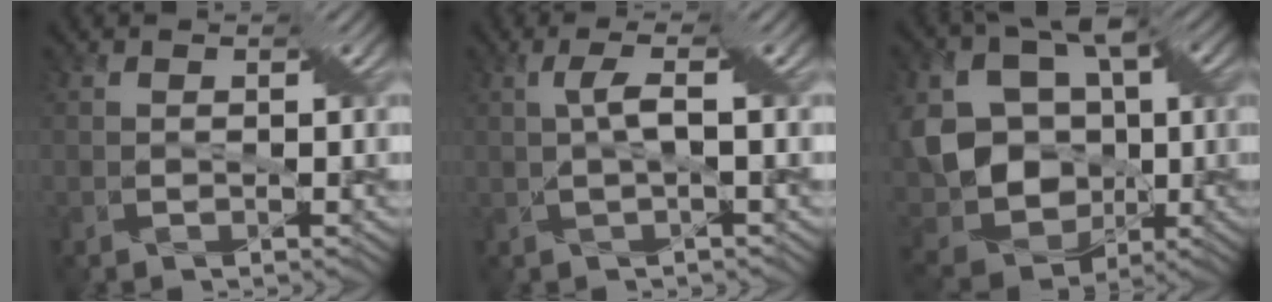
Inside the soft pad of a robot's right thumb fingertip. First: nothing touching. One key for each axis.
{"total": 2.6, "fx": 0.3, "fy": 0.0, "fz": 2.6, "tx": -0.054, "ty": 0.011, "tz": 0.005}
{"total": 16.0, "fx": -0.3, "fy": 12.5, "fz": 10.0, "tx": -0.217, "ty": -0.002, "tz": 0.001}